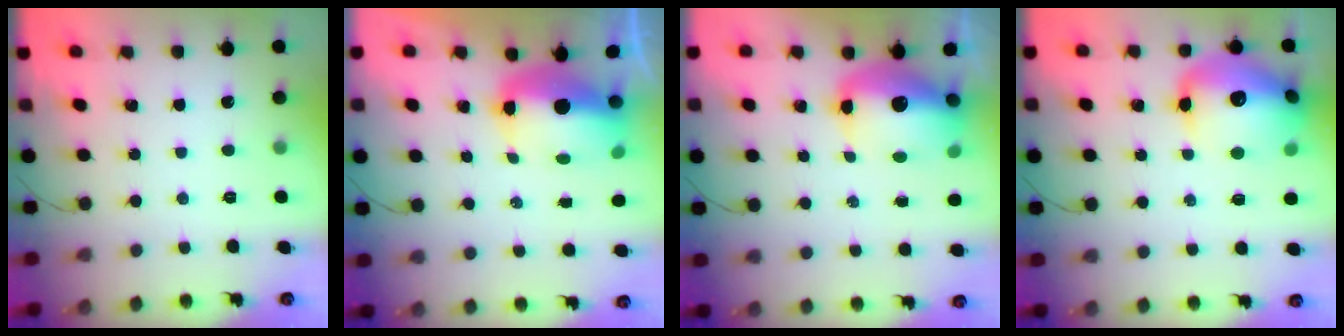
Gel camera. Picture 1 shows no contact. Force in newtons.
{"total": 11.5, "press": 11.3, "slide": 2.2}
{"total": 14.3, "press": 13.9, "slide": 3.4}
{"total": 19.5, "press": 19.2, "slide": 3.2}